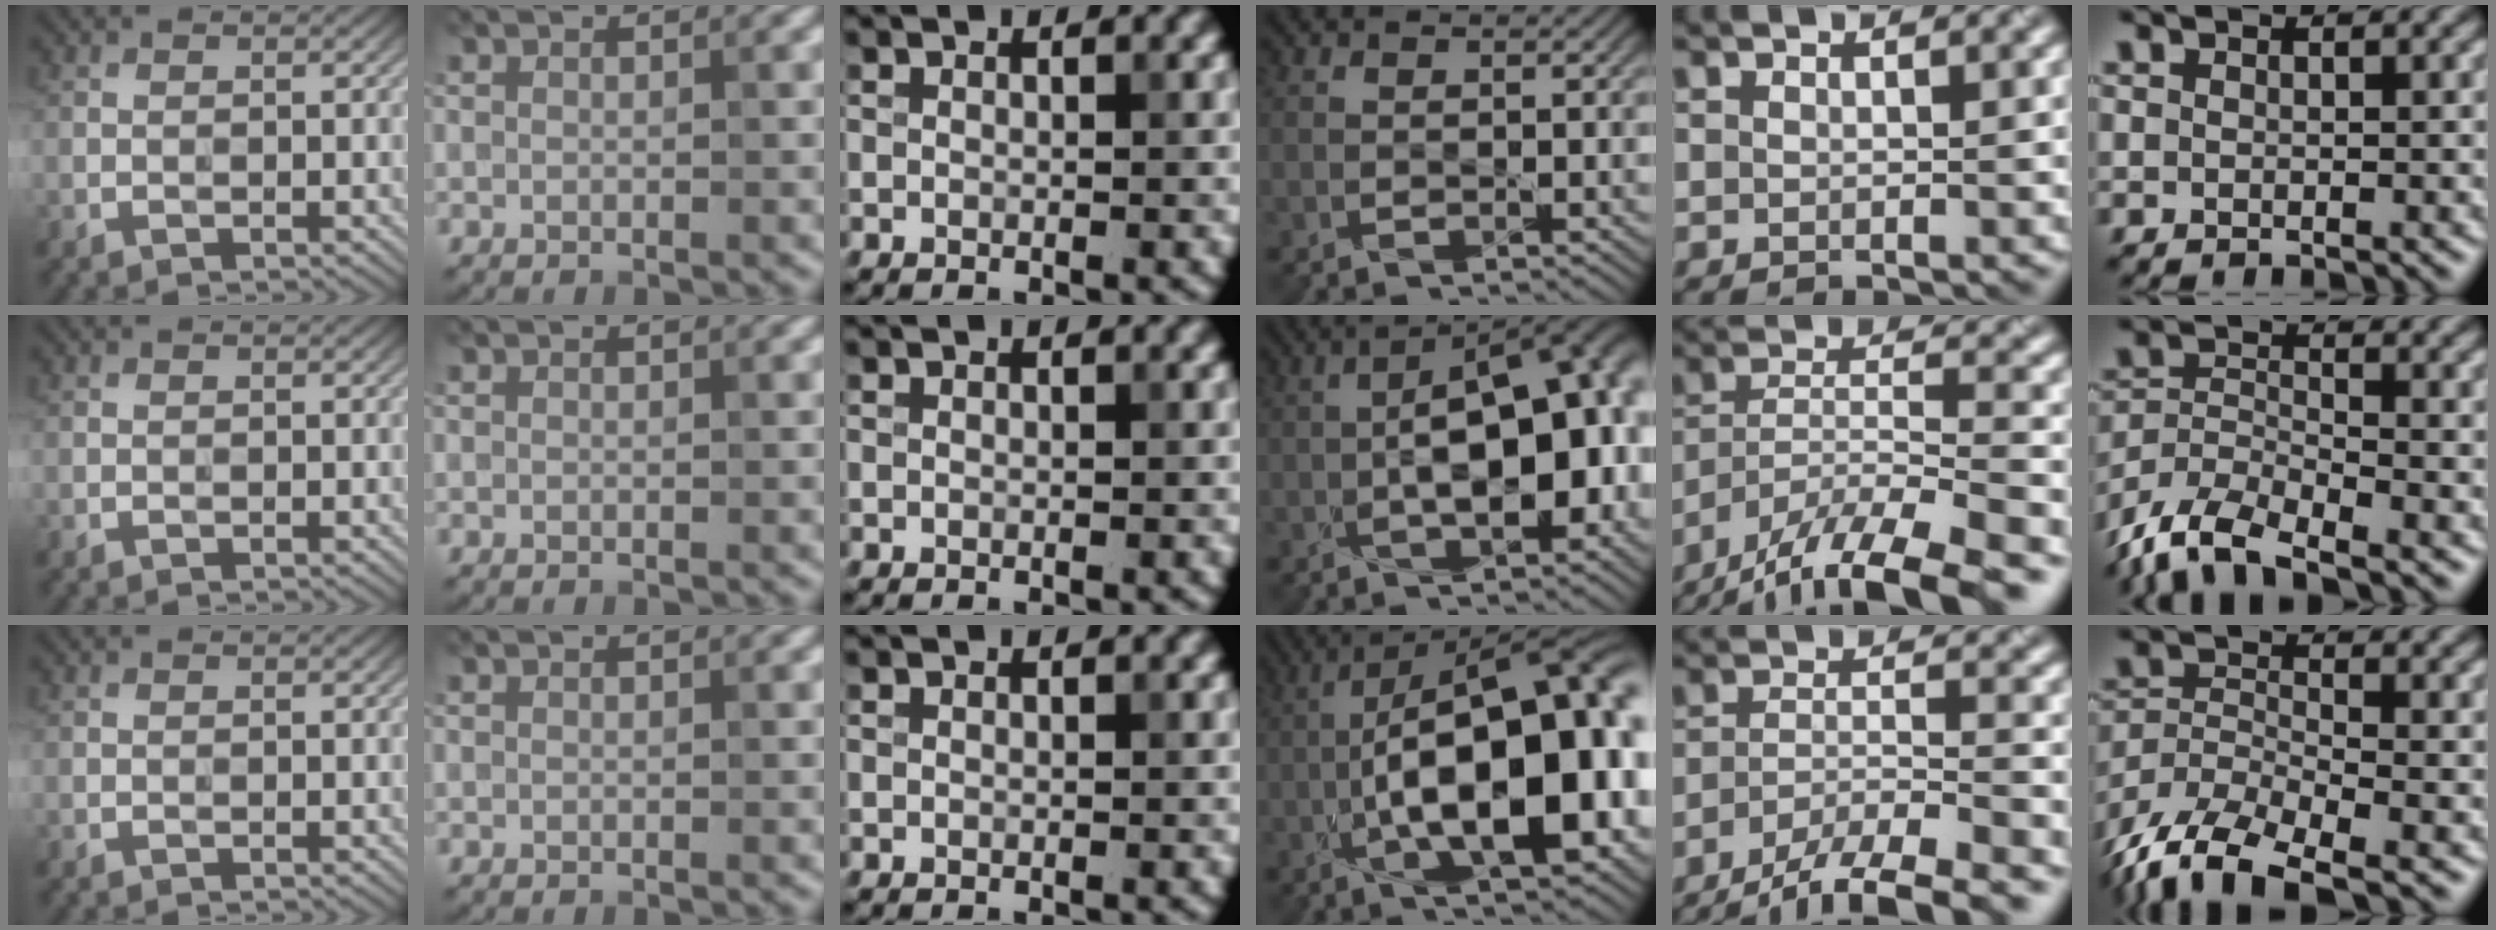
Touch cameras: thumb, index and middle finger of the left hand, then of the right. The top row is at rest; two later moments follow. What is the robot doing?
{"motion": "dispense", "object": "glue bottle"}